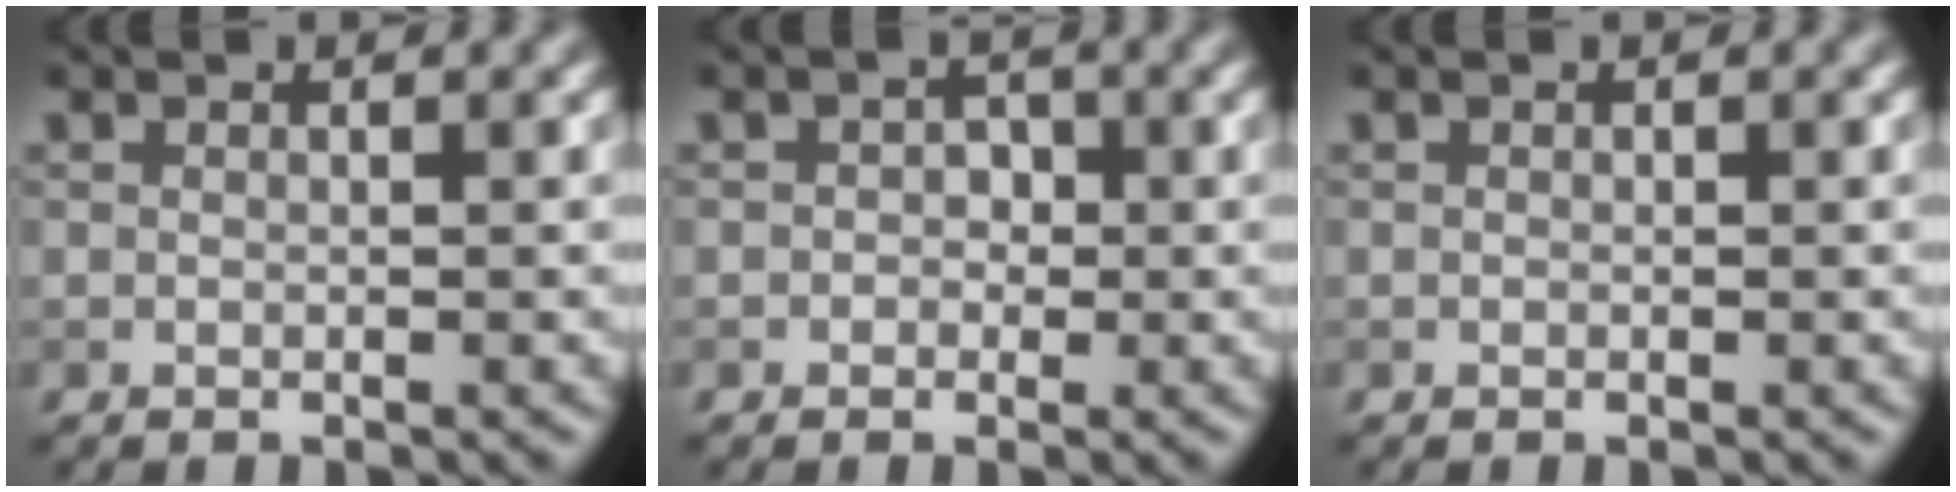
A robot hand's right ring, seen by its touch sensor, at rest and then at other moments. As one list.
[{"total": 1.5, "force": [-0.2, 1.3, 0.6], "torque": [-0.004, -0.001, -0.007]}, {"total": 0.0}]